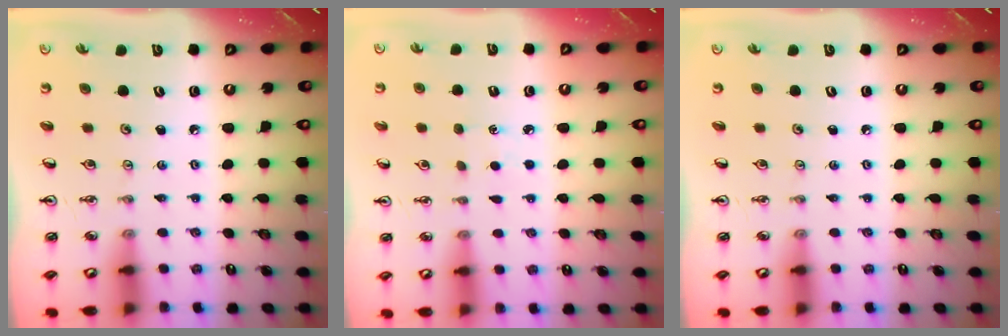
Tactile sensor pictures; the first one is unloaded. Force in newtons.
{"total": 2.4, "press": 2.4, "slide": 0.3}
{"total": 0.0}